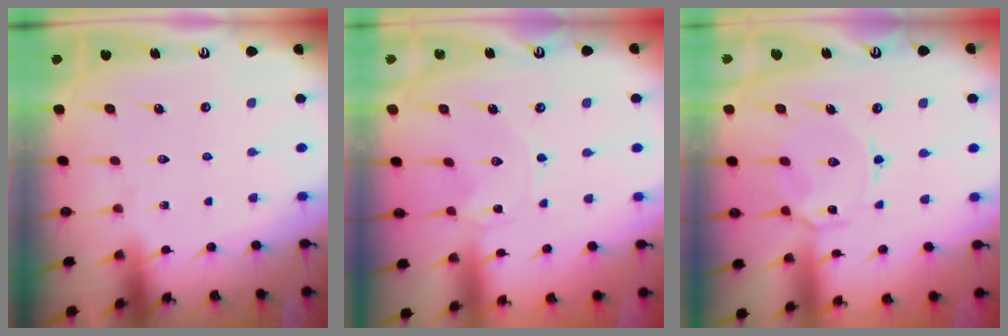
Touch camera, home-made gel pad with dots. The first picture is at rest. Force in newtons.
{"total": 0.0}
{"total": 6.5, "press": 6.5, "slide": 0.6}